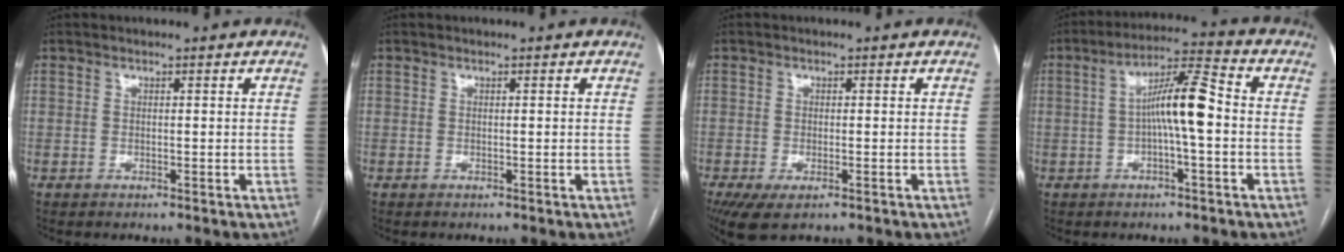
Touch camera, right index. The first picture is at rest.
{"total": 0.0}
{"total": 5.4, "force": [-3.3, 2.0, 3.8], "torque": [-0.063, -0.014, -0.055]}
{"total": 8.7, "force": [-0.5, 0.9, 8.7], "torque": [-0.153, 0.024, -0.015]}